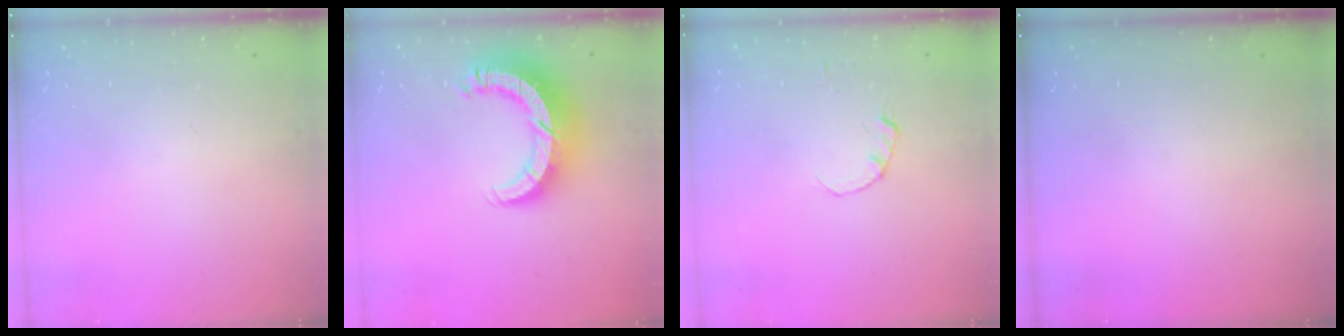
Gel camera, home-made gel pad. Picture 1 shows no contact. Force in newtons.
{"total": 11.5, "press": 11.5, "slide": 1.1}
{"total": 0.0}
{"total": 0.0}